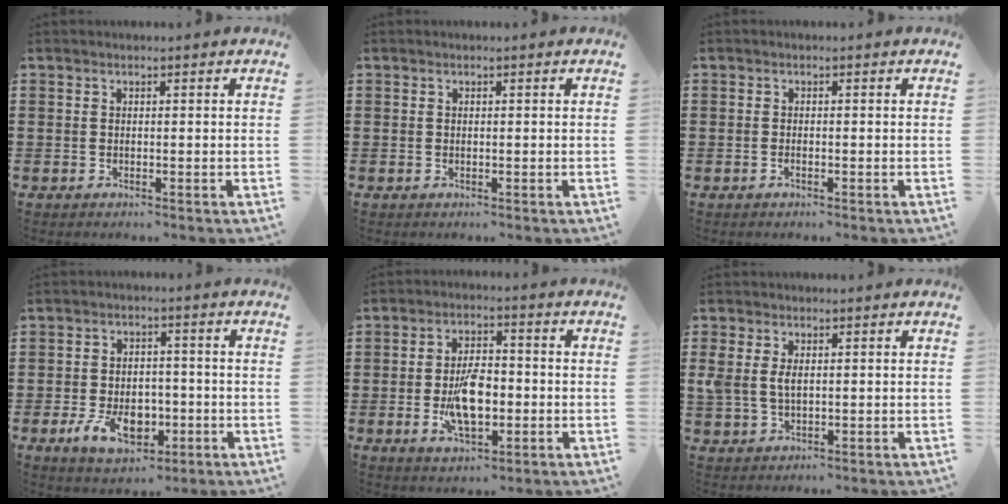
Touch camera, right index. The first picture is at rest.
{"total": 0.0}
{"total": 0.6, "force": [-0.4, 0.1, 0.5], "torque": [-0.011, -0.005, -0.006]}
{"total": 7.5, "force": [-2.7, 4.7, 5.3], "torque": [-0.099, -0.002, -0.054]}
{"total": 8.7, "force": [-1.6, 4.2, 7.4], "torque": [-0.146, -0.002, -0.033]}
{"total": 3.4, "force": [0.6, 1.9, 2.8], "torque": [-0.067, 0.006, 0.008]}